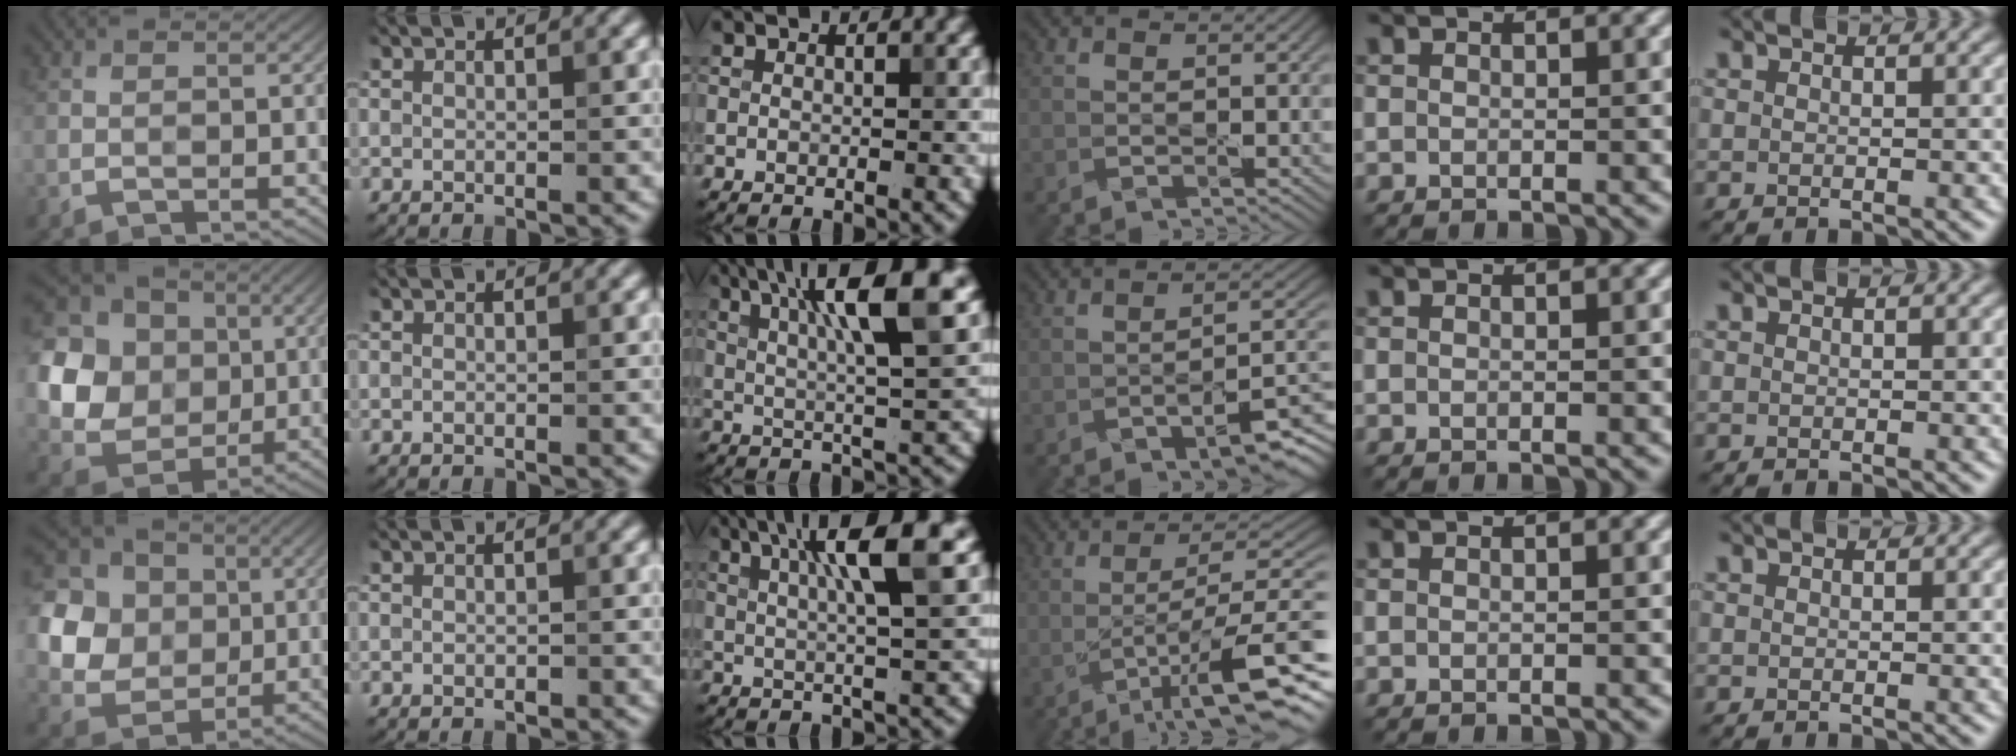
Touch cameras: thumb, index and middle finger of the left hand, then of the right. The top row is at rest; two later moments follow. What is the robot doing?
{"motion": "peel", "object": "lint roller sheet"}